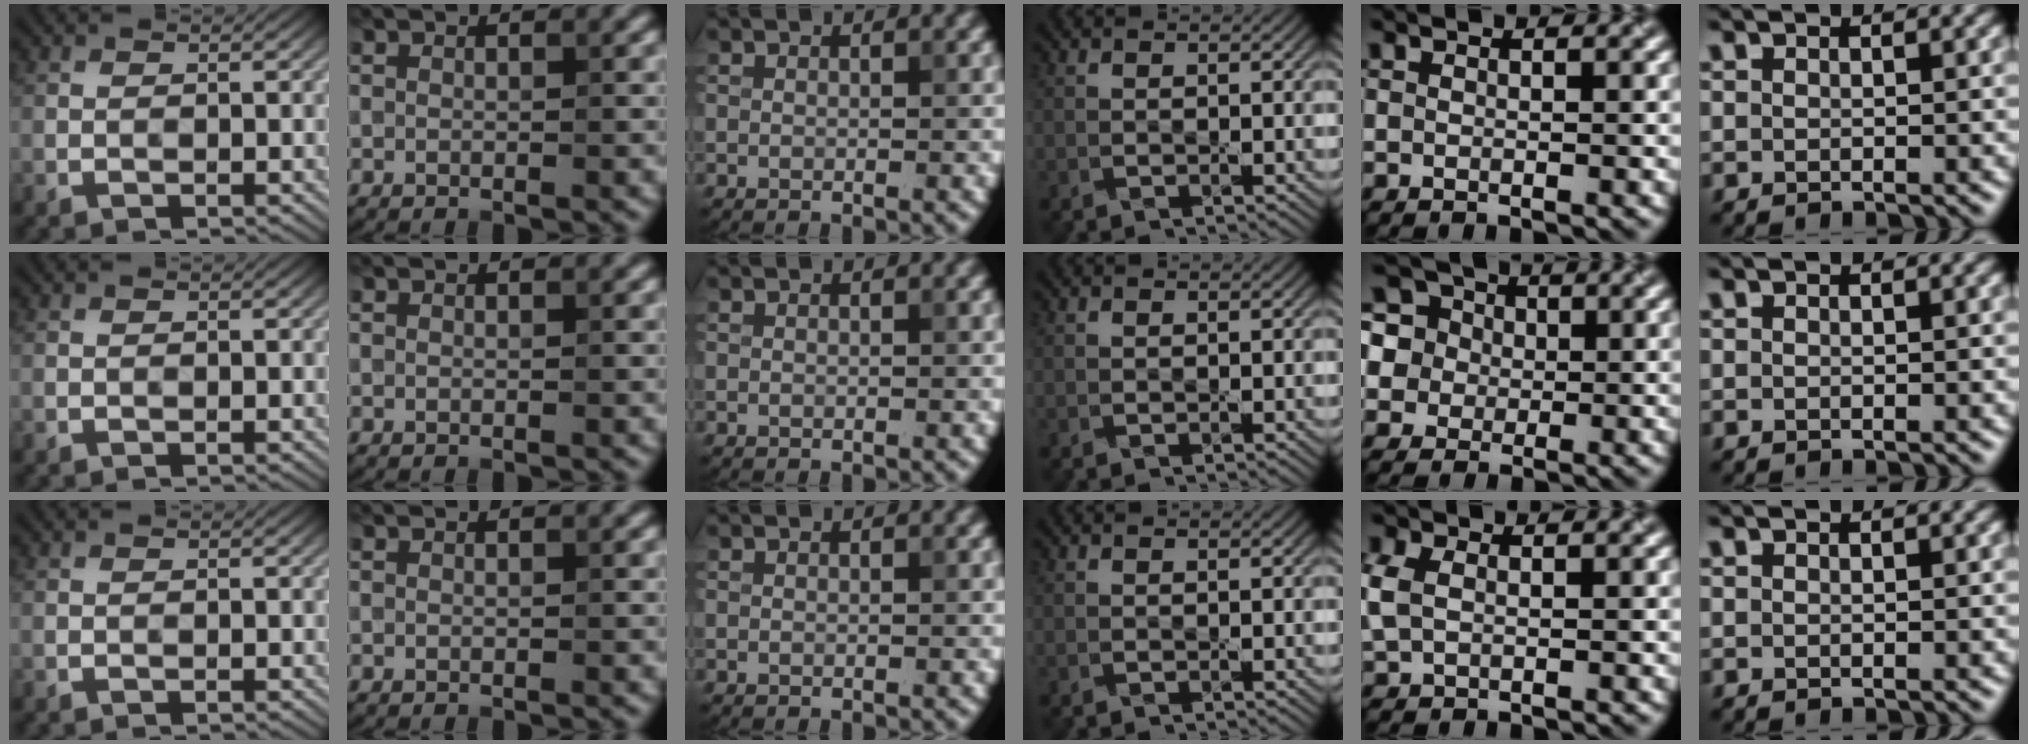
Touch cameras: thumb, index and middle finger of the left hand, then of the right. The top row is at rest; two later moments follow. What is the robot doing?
{"motion": "press", "object": "toy piano key"}